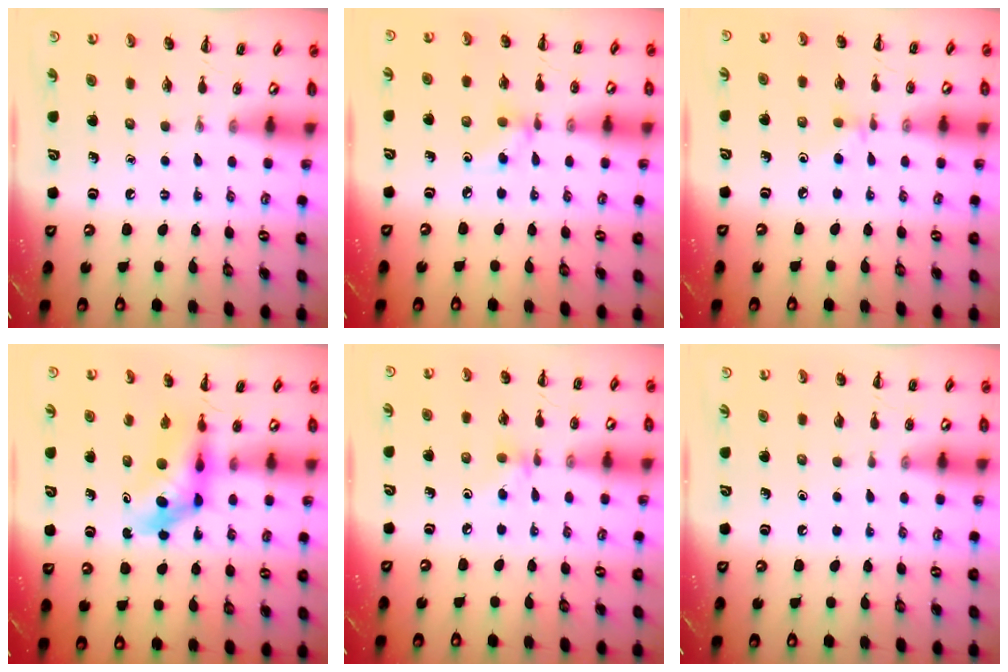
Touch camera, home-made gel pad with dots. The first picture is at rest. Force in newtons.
{"total": 3.8, "press": 3.7, "slide": 0.9}
{"total": 2.8, "press": 2.5, "slide": 1.1}
{"total": 5.2, "press": 5.1, "slide": 0.9}
{"total": 4.7, "press": 4.5, "slide": 1.5}
{"total": 0.0}